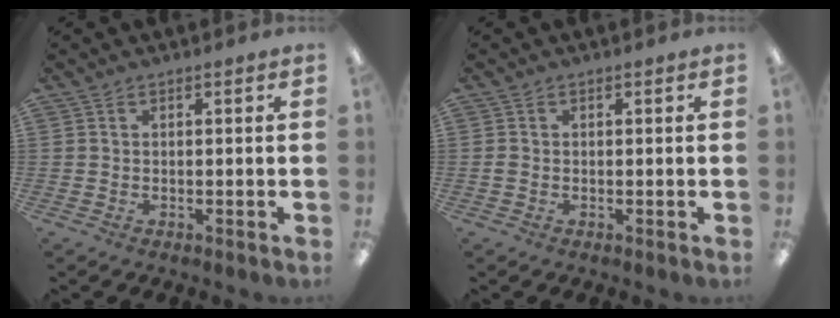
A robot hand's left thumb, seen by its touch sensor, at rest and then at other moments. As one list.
[{"total": 0.7, "force": [-0.1, 0.6, 0.3], "torque": [-0.006, 0.004, -0.004]}]